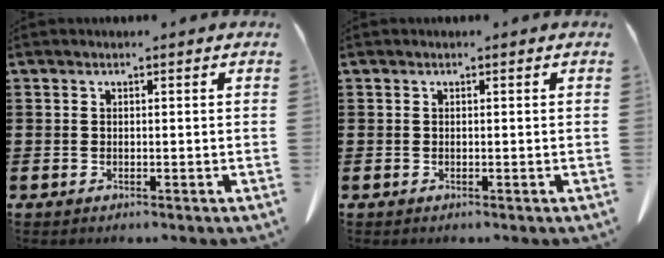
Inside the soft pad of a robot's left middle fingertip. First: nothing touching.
{"total": 0.0}